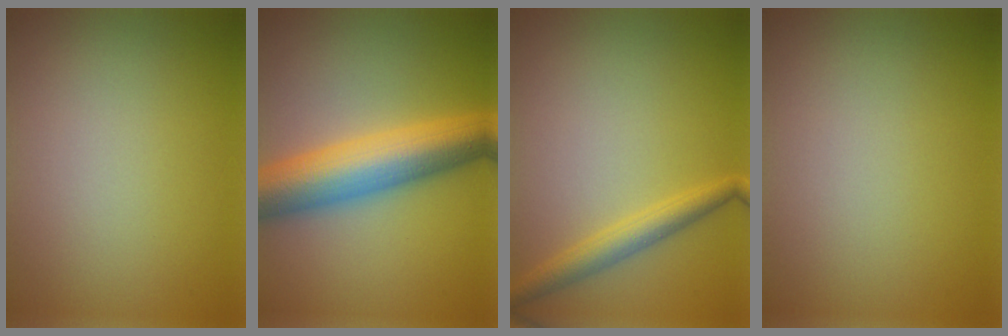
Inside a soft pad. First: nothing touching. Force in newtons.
{"total": 8.8, "press": 8.8, "slide": 0.1}
{"total": 2.6, "press": 2.6, "slide": 0.1}
{"total": 0.0}